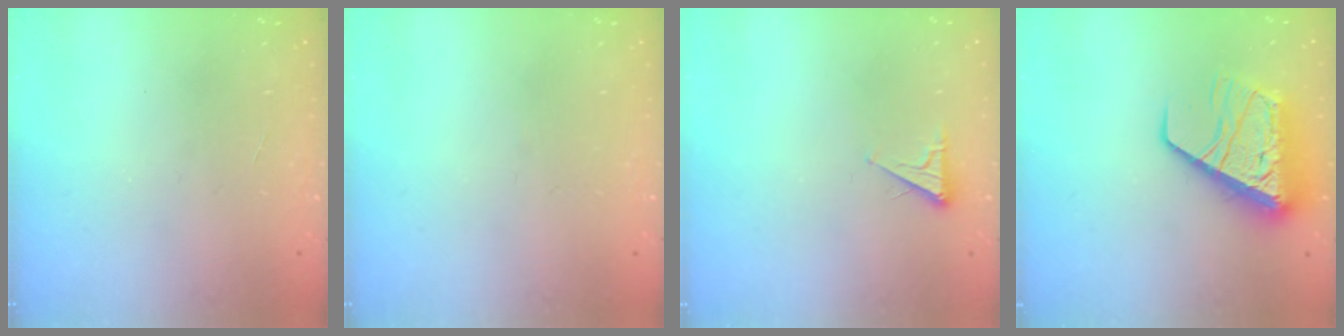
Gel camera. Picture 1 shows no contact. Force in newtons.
{"total": 2.7, "press": 2.6, "slide": 0.5}
{"total": 2.5, "press": 2.5, "slide": 0.5}
{"total": 13.3, "press": 13.2, "slide": 1.2}